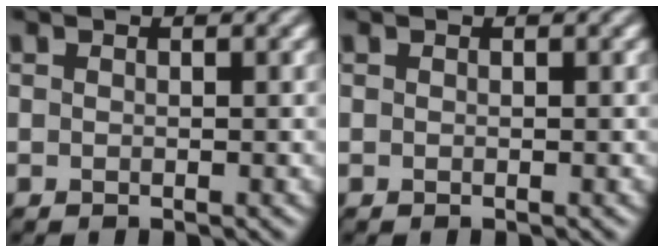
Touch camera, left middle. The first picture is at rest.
{"total": 0.0}